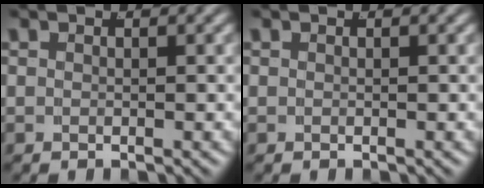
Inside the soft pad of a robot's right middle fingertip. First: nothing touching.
{"total": 0.0}